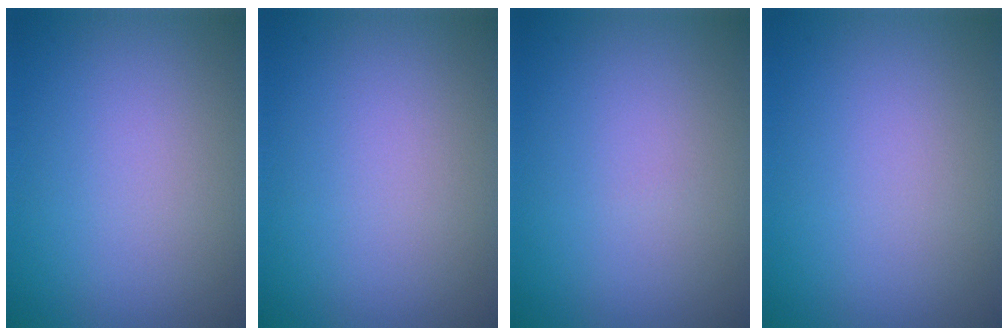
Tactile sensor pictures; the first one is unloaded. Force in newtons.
{"total": 0.0}
{"total": 0.0}
{"total": 0.0}